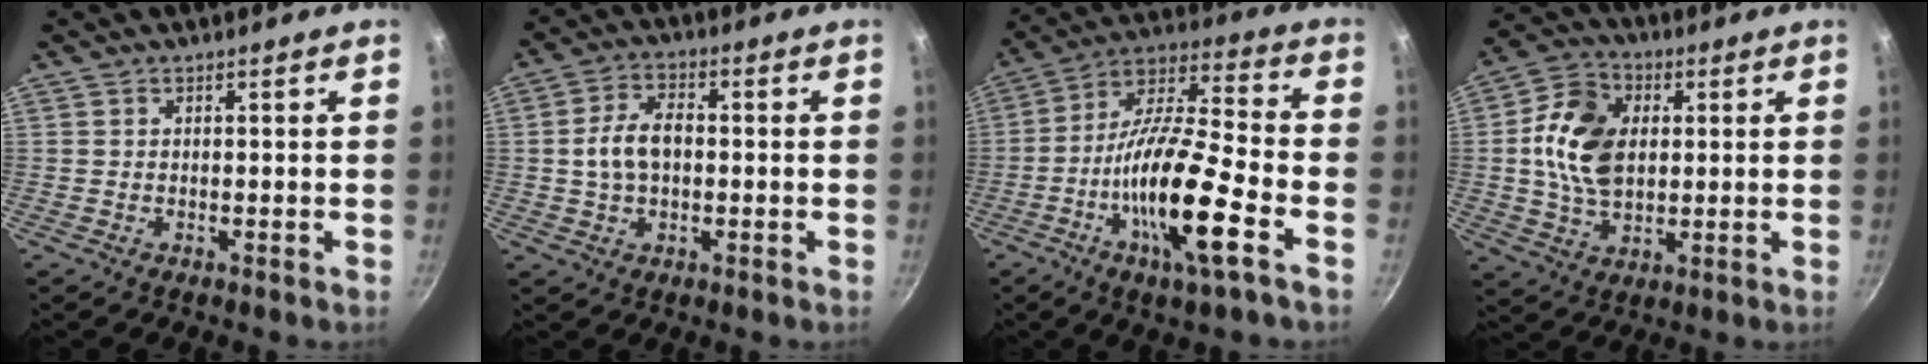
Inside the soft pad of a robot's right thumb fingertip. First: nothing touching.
{"total": 7.9, "force": [0.0, 5.1, 6.0], "torque": [-0.100, 0.018, -0.005]}
{"total": 19.1, "force": [-6.9, 4.2, 17.3], "torque": [-0.309, 0.036, -0.140]}
{"total": 13.8, "force": [1.7, 9.6, 9.8], "torque": [-0.156, 0.005, 0.020]}